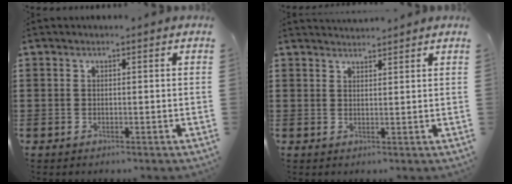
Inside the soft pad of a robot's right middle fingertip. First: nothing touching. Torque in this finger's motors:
{"motor_torque": [-0.10, -0.04, -0.09, -0.02]}